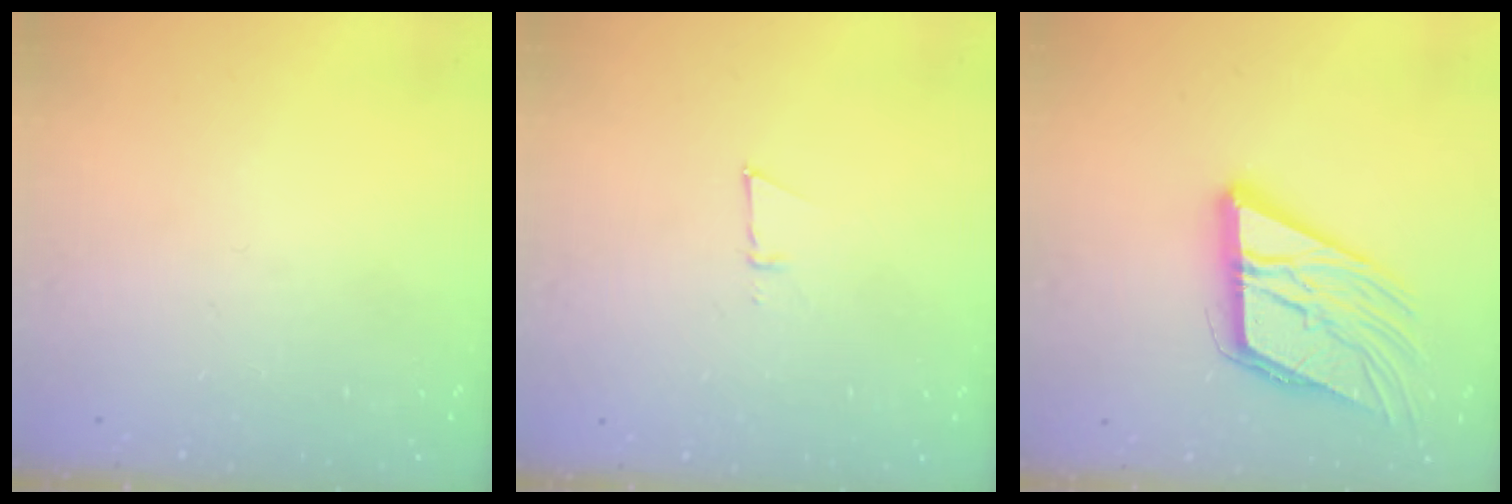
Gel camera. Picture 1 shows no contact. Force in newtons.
{"total": 3.1, "press": 3.1, "slide": 0.7}
{"total": 16.2, "press": 15.9, "slide": 2.9}